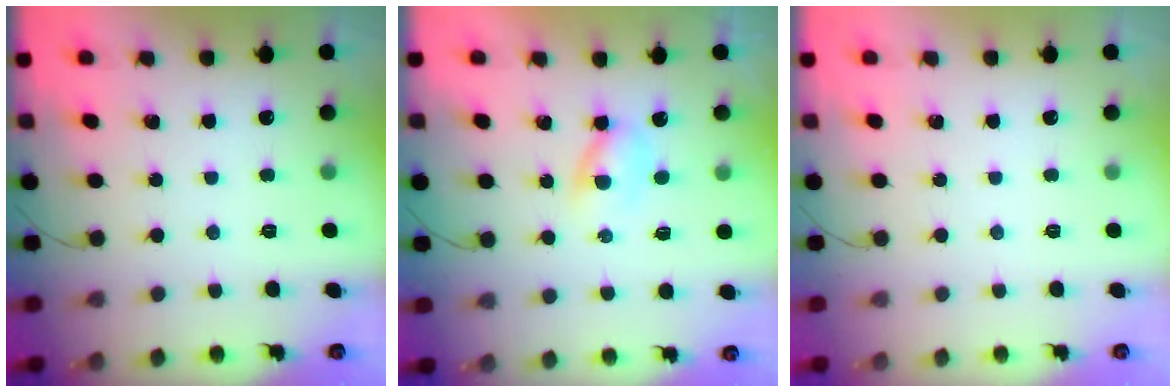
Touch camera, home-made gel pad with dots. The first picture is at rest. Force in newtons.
{"total": 2.7, "press": 2.5, "slide": 1.1}
{"total": 0.0}